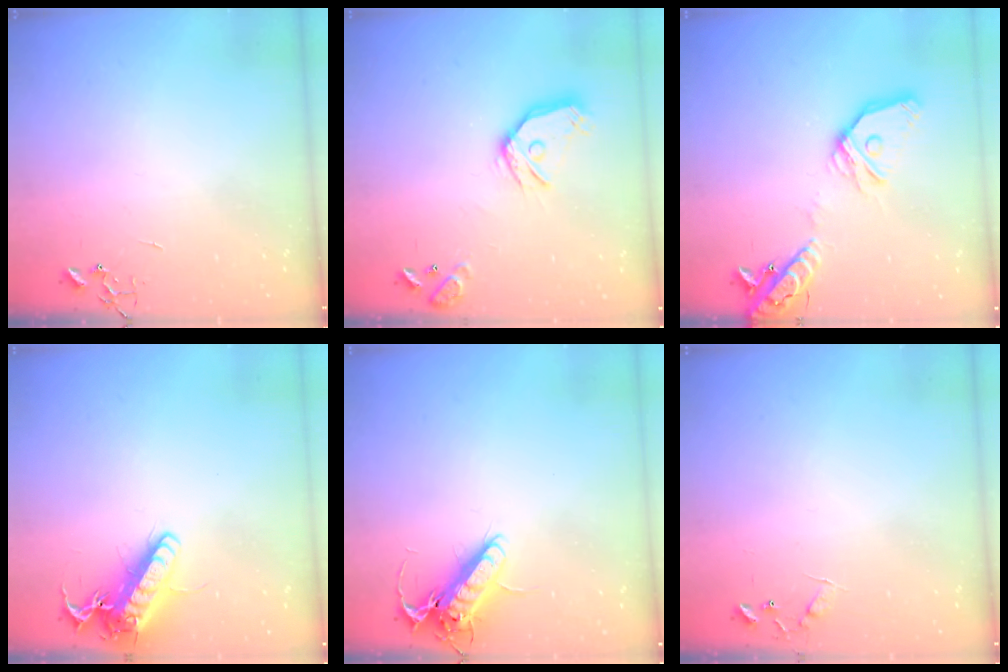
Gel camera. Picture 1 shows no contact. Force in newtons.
{"total": 14.0, "press": 13.8, "slide": 1.9}
{"total": 18.2, "press": 18.0, "slide": 3.2}
{"total": 16.5, "press": 16.3, "slide": 2.7}
{"total": 13.3, "press": 13.1, "slide": 2.4}
{"total": 6.5, "press": 6.5, "slide": 0.6}